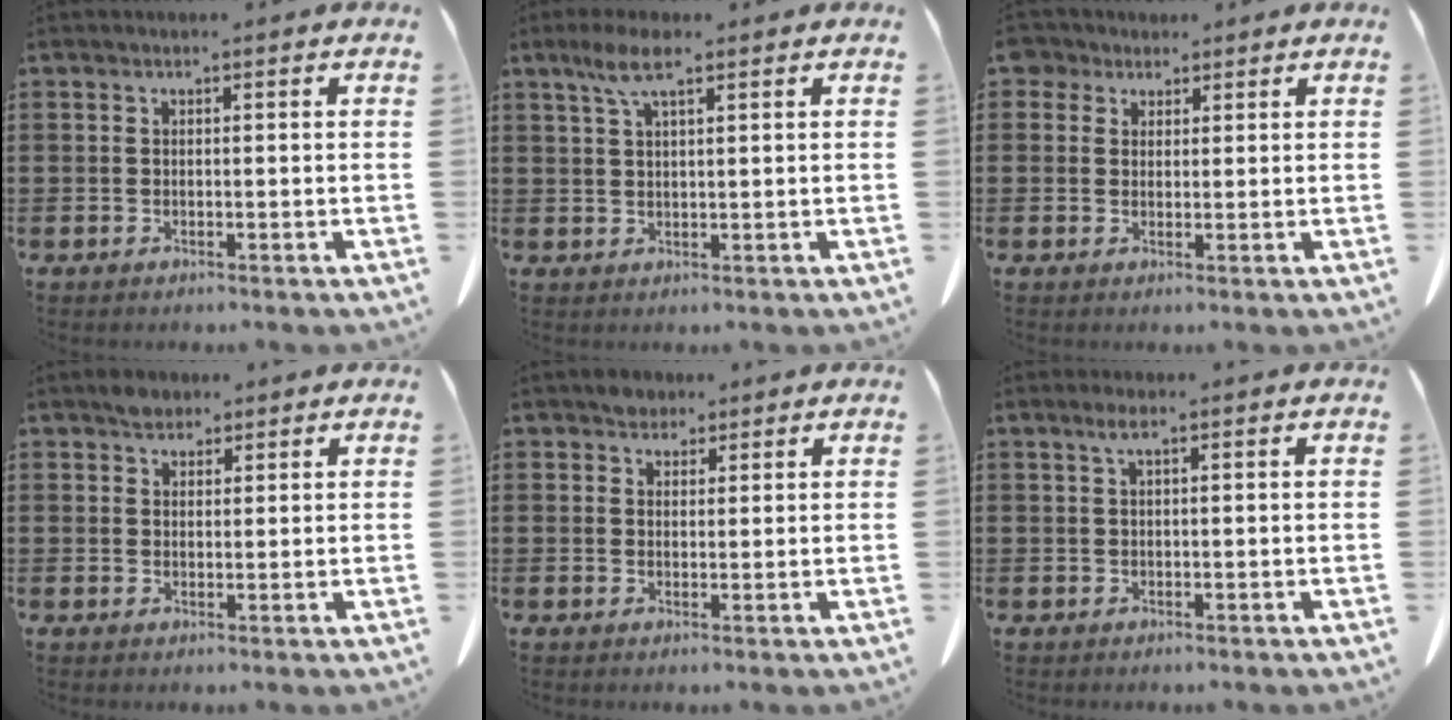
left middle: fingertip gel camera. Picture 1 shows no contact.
{"total": 5.0, "force": [2.7, 1.2, 4.0], "torque": [-0.085, 0.006, 0.048]}
{"total": 3.2, "force": [2.3, 2.1, 0.8], "torque": [-0.019, 0.007, 0.042]}
{"total": 2.6, "force": [2.1, 1.3, 0.5], "torque": [-0.008, 0.001, 0.040]}
{"total": 2.5, "force": [2.1, 1.4, 0.3], "torque": [-0.004, 0.002, 0.040]}
{"total": 1.7, "force": [0.7, 0.3, 1.5], "torque": [-0.032, 0.003, 0.012]}